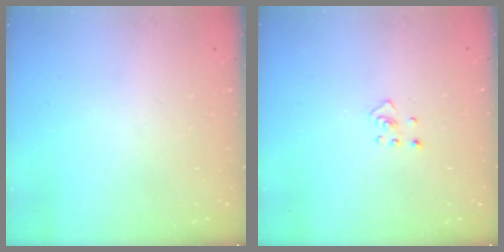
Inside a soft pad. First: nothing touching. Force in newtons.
{"total": 2.4, "press": 2.3, "slide": 0.4}